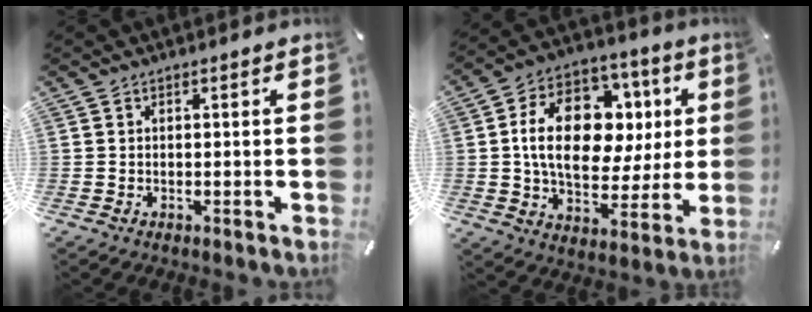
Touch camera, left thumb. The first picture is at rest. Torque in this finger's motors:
{"motor_torque": [0.87, 0.83, 1.80, -0.97, 0.55]}